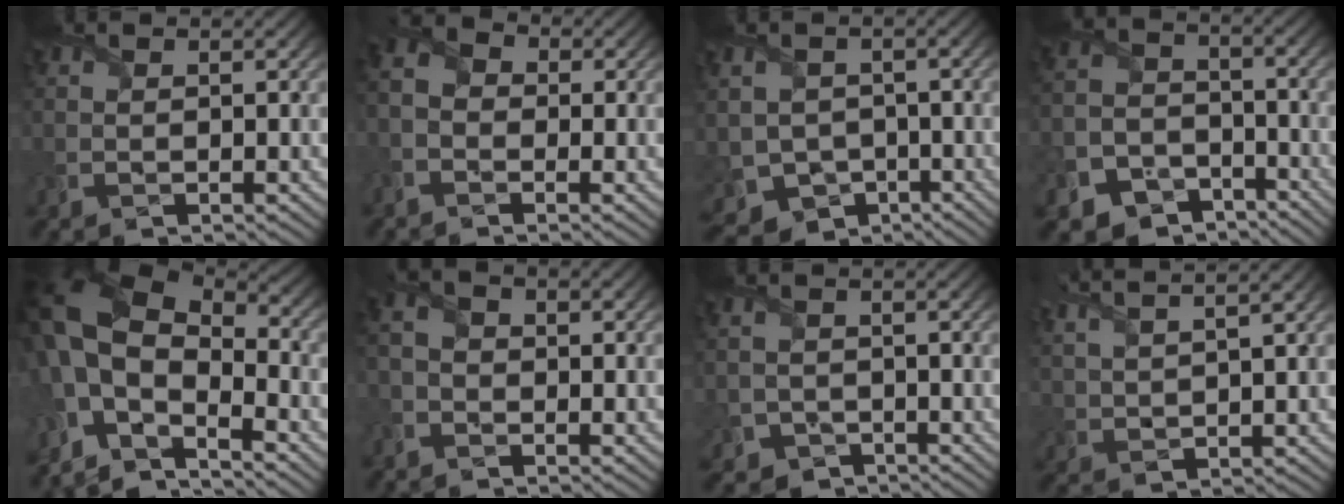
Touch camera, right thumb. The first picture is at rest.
{"total": 4.6, "force": [-1.8, 3.5, 2.4], "torque": [-0.059, 0.003, -0.044]}
{"total": 8.2, "force": [-3.4, 6.4, 3.9], "torque": [-0.106, -0.031, -0.063]}
{"total": 9.2, "force": [-6.6, 5.8, 2.8], "torque": [-0.075, -0.024, -0.120]}
{"total": 13.2, "force": [-1.9, 7.4, 10.8], "torque": [-0.253, -0.022, -0.025]}
{"total": 2.9, "force": [-1.9, 1.9, 1.3], "torque": [-0.028, 0.004, -0.045]}
{"total": 4.4, "force": [-3.1, 3.0, 0.7], "torque": [-0.017, -0.009, -0.060]}
{"total": 6.1, "force": [4.7, 0.7, 3.9], "torque": [-0.101, 0.019, 0.088]}